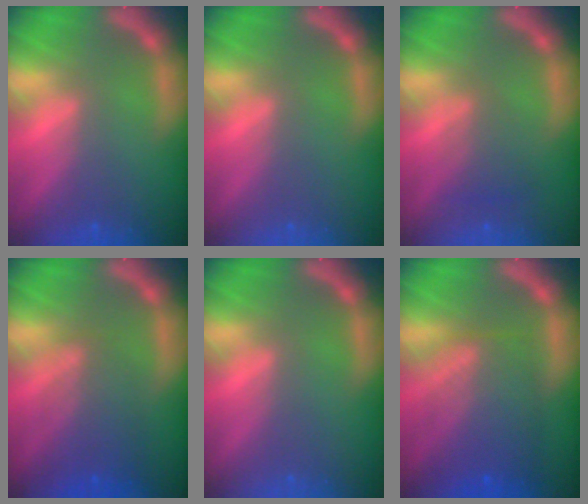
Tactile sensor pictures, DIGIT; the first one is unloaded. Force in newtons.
{"total": 0.0}
{"total": 2.5}
{"total": 5.1}
{"total": 0.0}
{"total": 7.5}